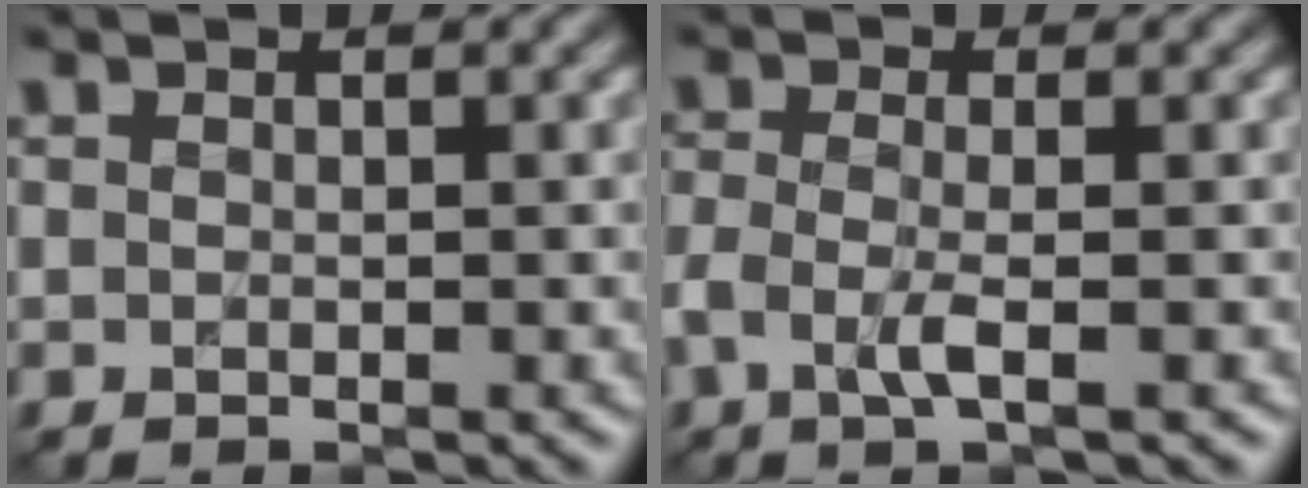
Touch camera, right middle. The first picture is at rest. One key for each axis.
{"total": 2.9, "fx": -1.1, "fy": 0.6, "fz": 2.6, "tx": -0.060, "ty": -0.004, "tz": -0.030}